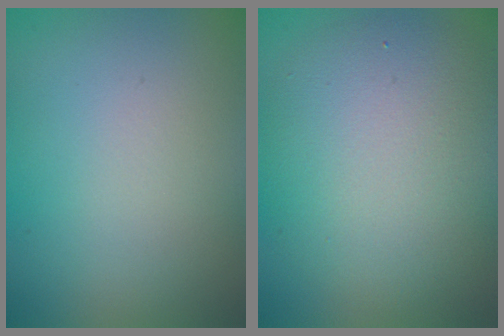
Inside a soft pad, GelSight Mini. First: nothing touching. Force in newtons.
{"total": 7.5, "press": 7.5, "slide": 0.3}